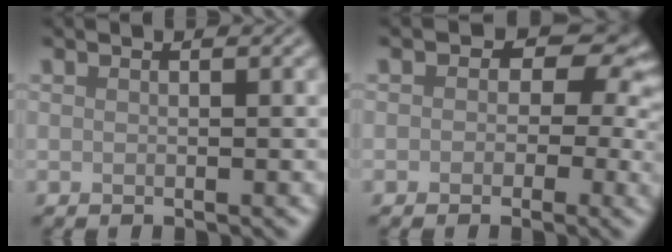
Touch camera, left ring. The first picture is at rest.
{"total": 4.7, "force": [0.5, 3.7, 2.9], "torque": [0.002, 0.012, -0.004]}